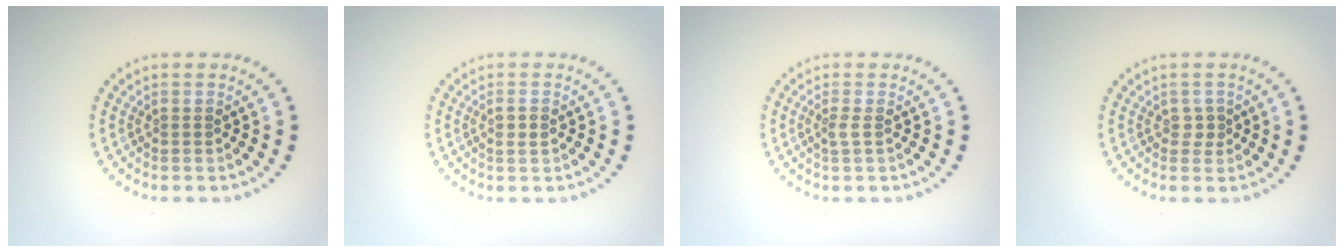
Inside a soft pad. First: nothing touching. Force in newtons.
{"total": 1.1, "press": 1.0, "slide": 0.5}
{"total": 0.9, "press": 0.7, "slide": 0.6}
{"total": 0.9, "press": 0.8, "slide": 0.4}